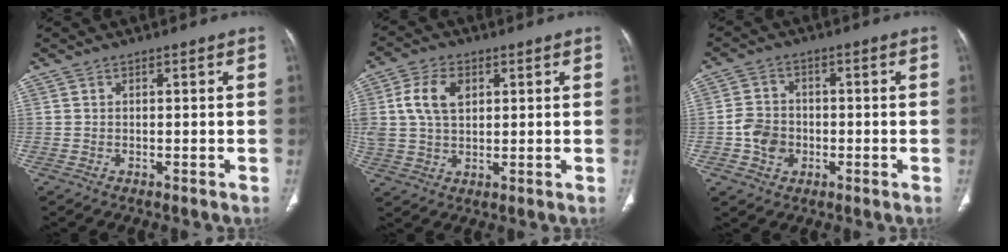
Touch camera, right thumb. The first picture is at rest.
{"total": 8.4, "force": [2.5, 5.5, 5.9], "torque": [-0.110, 0.001, 0.048]}
{"total": 6.1, "force": [-1.4, 5.1, 3.0], "torque": [-0.036, 0.012, -0.028]}